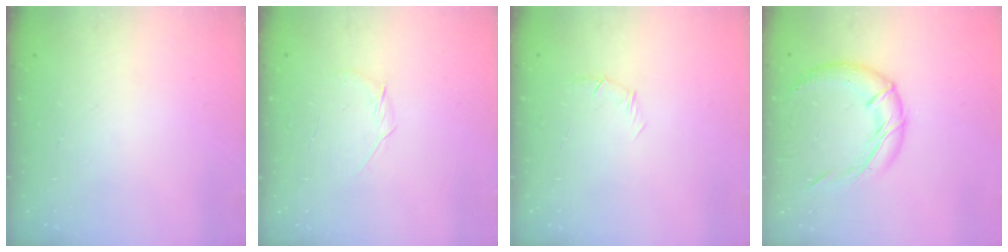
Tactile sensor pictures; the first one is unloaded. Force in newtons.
{"total": 5.8, "press": 5.6, "slide": 1.6}
{"total": 5.4, "press": 5.2, "slide": 1.5}
{"total": 14.2, "press": 14.1, "slide": 1.5}